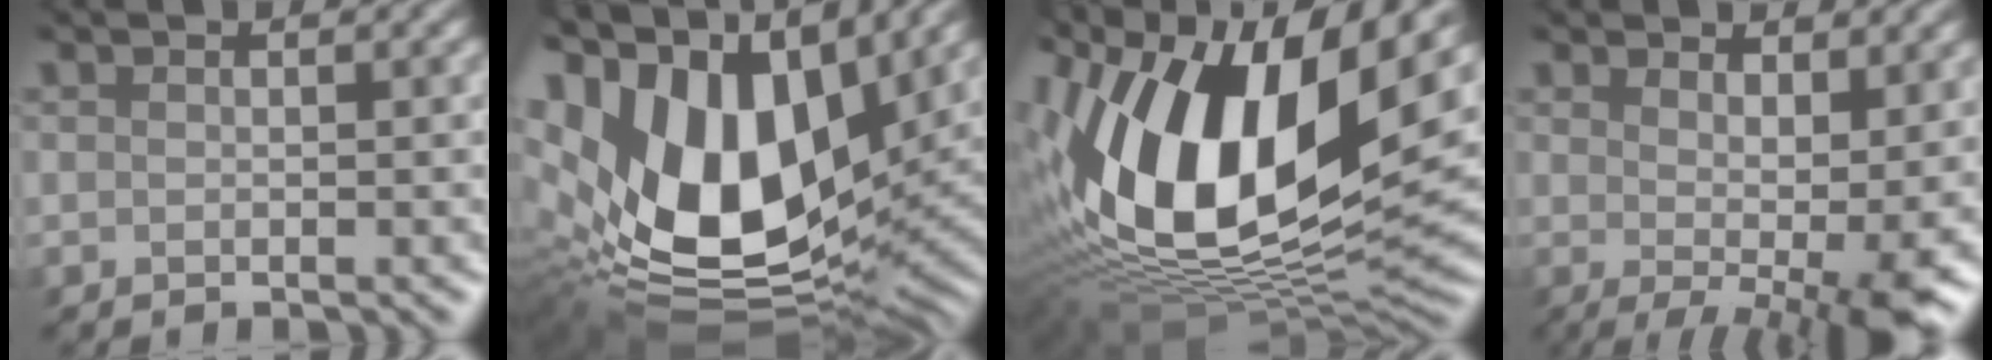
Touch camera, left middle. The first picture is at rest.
{"total": 17.9, "force": [4.3, 10.4, 13.8], "torque": [-0.290, 0.002, 0.075]}
{"total": 17.9, "force": [3.6, 8.8, 15.1], "torque": [-0.289, 0.016, 0.049]}
{"total": 6.8, "force": [0.9, 2.3, 6.3], "torque": [-0.090, -0.013, 0.019]}